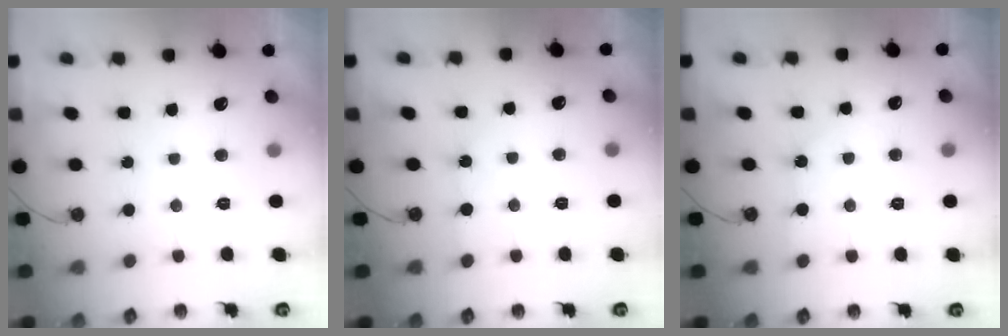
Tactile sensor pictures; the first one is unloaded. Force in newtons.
{"total": 2.7, "press": 2.7, "slide": 0.5}
{"total": 3.4, "press": 3.4, "slide": 0.5}